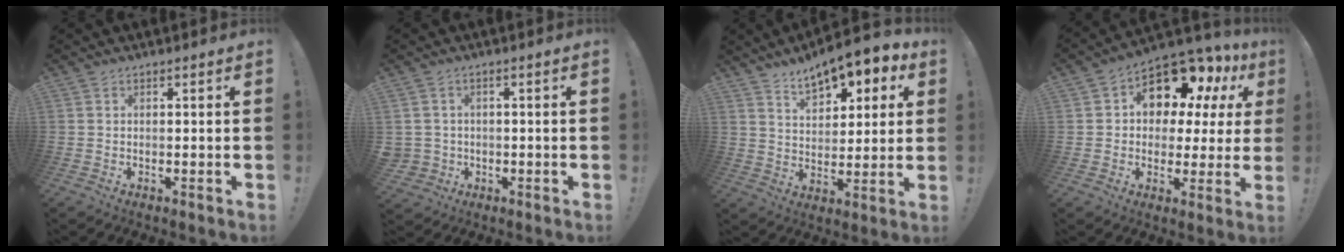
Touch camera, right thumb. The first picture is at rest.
{"total": 2.8, "force": [0.2, 2.7, 0.7], "torque": [-0.013, -0.001, 0.007]}
{"total": 11.4, "force": [8.4, 5.4, 5.6], "torque": [-0.088, -0.055, 0.150]}
{"total": 12.3, "force": [7.4, 7.1, 6.8], "torque": [-0.100, -0.064, 0.126]}